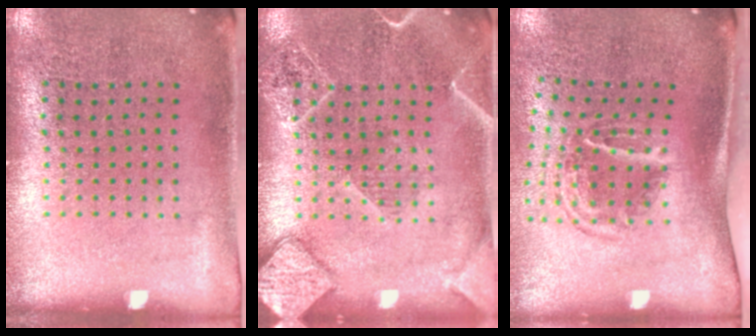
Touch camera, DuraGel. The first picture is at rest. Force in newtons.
{"total": 3.3, "press": 3.3, "slide": 0.4}
{"total": 1.8, "press": 1.1, "slide": 1.5}